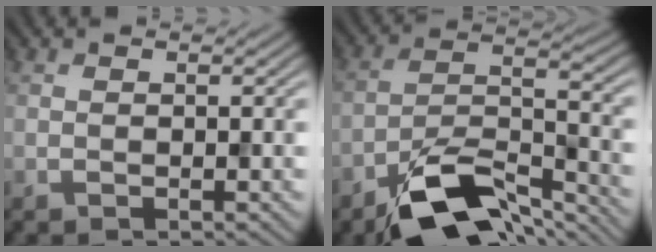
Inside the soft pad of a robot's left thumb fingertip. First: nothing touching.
{"total": 11.6, "force": [-8.3, 4.0, 6.9], "torque": [-0.119, -0.002, -0.161]}